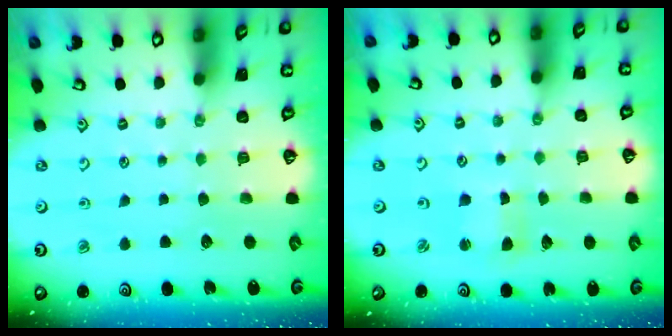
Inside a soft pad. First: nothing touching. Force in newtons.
{"total": 2.1, "press": 2.1, "slide": 0.3}